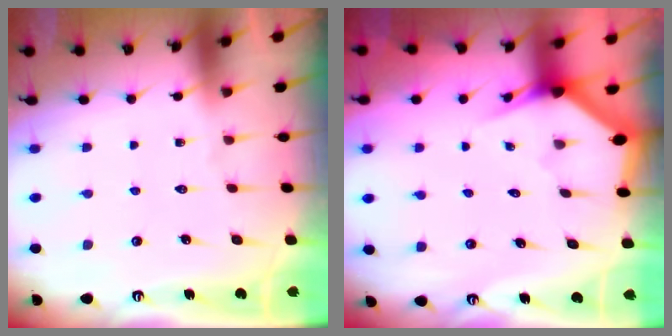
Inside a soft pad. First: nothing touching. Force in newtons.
{"total": 2.7, "press": 2.7, "slide": 0.1}